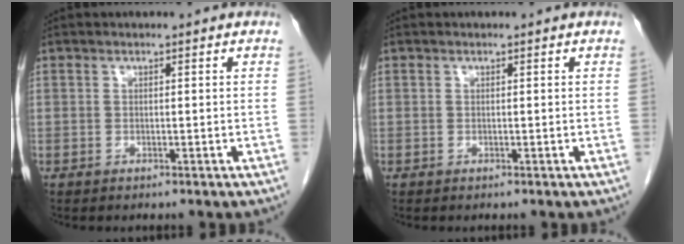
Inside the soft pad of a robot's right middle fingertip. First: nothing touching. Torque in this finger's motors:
{"motor_torque": [-0.19, 0.31, 0.01, 0.01]}